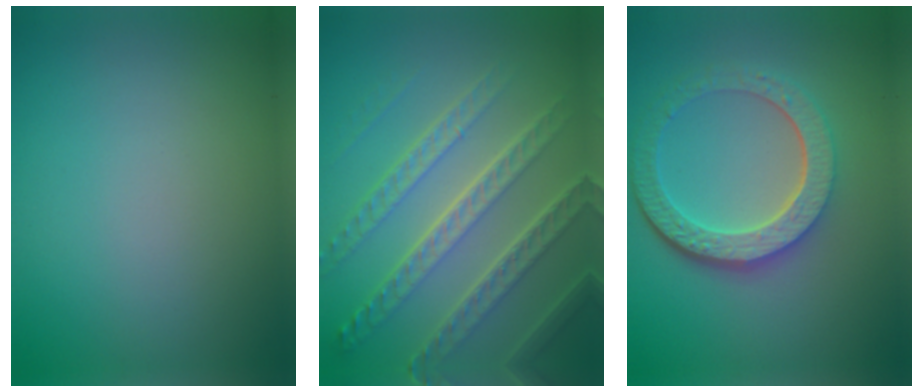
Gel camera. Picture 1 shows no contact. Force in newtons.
{"total": 7.4, "press": 5.3, "slide": 5.2}
{"total": 6.2, "press": 4.6, "slide": 4.2}